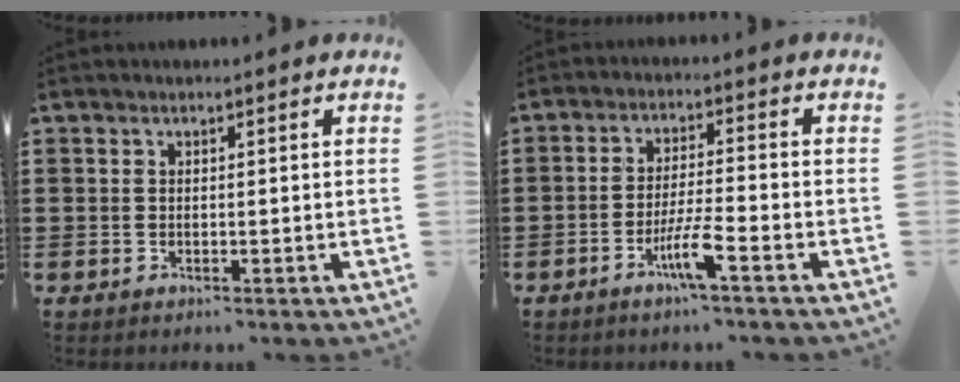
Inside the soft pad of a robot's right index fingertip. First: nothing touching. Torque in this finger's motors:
{"motor_torque": [2.14, 0.00, 0.30, 0.17]}